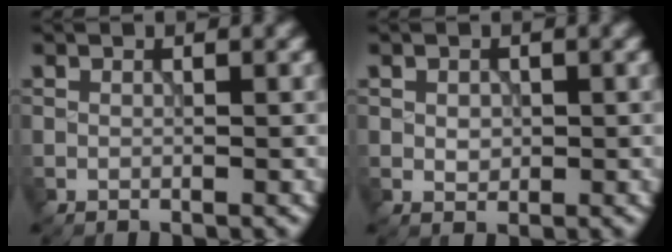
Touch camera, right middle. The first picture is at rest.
{"total": 1.1, "force": [0.1, 0.9, 0.6], "torque": [-0.010, 0.001, 0.003]}